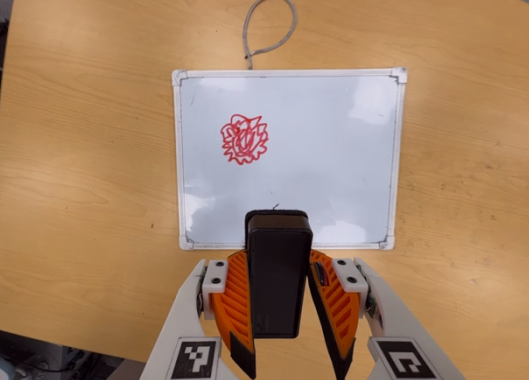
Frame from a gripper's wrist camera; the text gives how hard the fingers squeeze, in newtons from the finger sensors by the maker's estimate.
{"total": 5.2, "left": 4.6, "right": 5.7}